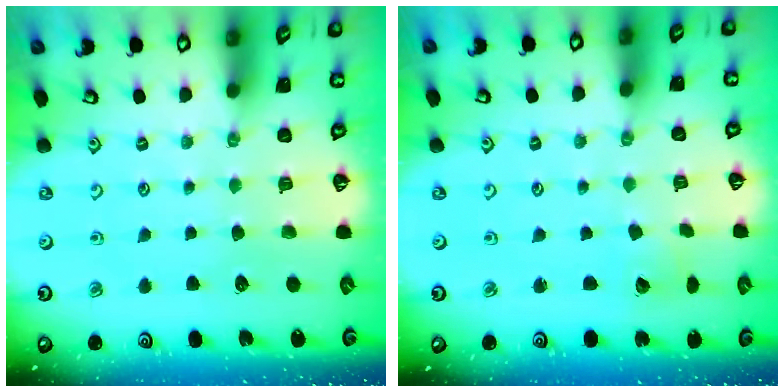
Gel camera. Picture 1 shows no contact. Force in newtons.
{"total": 3.2, "press": 3.2, "slide": 0.4}